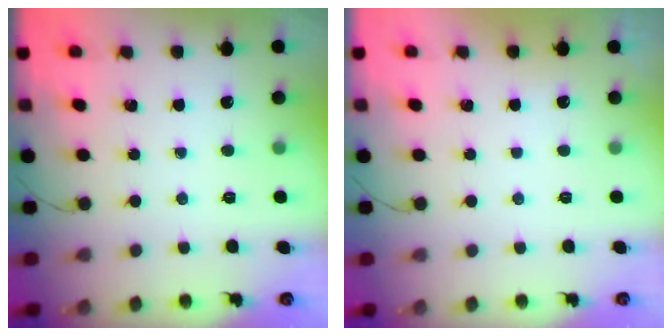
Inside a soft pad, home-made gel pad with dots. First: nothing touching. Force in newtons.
{"total": 2.9, "press": 2.9, "slide": 0.1}